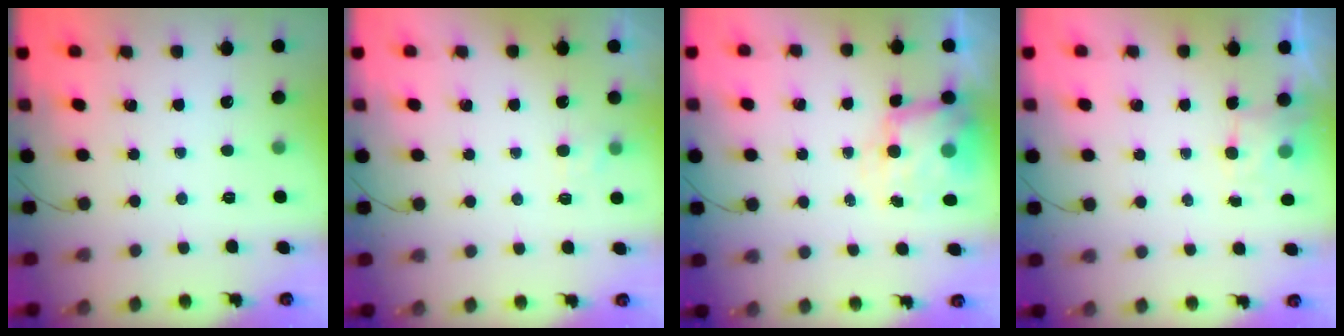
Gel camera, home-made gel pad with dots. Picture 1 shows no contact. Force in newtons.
{"total": 2.1, "press": 1.6, "slide": 1.3}
{"total": 7.4, "press": 7.3, "slide": 0.9}
{"total": 3.8, "press": 3.7, "slide": 1.1}